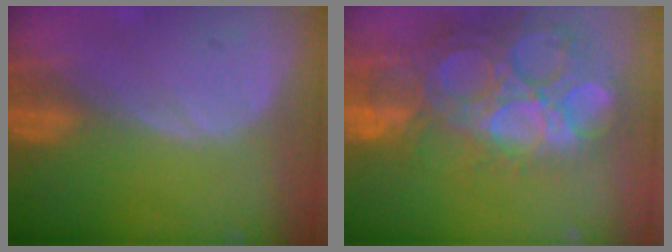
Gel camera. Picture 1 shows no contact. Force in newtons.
{"total": 15.4, "press": 12.8, "slide": 8.7}